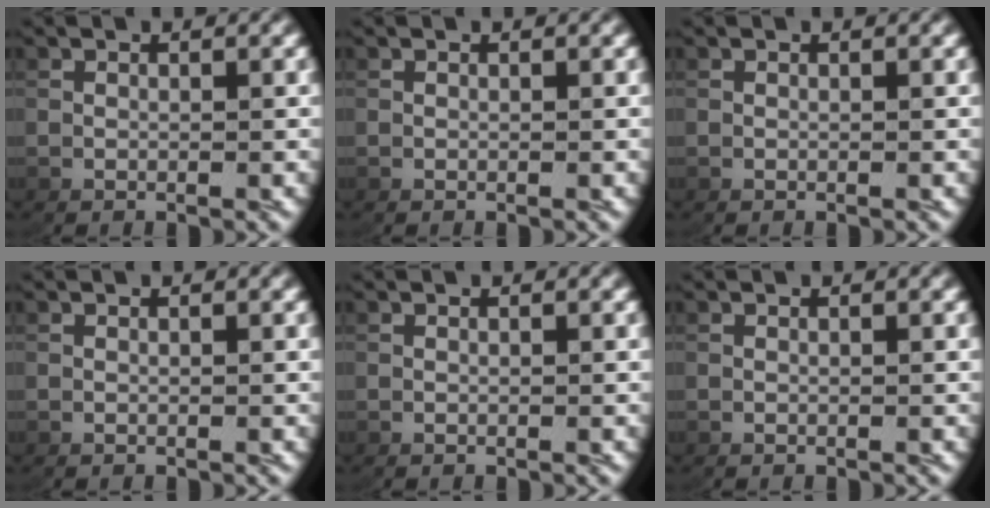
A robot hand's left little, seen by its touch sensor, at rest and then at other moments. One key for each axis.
{"total": 0.0}
{"total": 0.0}
{"total": 0.0}
{"total": 0.0}
{"total": 0.0}